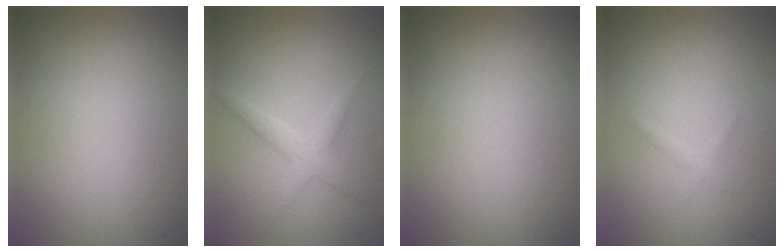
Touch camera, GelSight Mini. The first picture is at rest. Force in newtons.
{"total": 2.2, "press": 2.2, "slide": 0.1}
{"total": 0.0}
{"total": 0.6, "press": 0.6, "slide": 0.1}